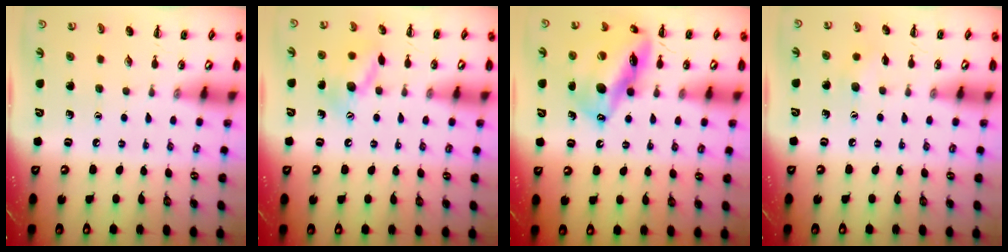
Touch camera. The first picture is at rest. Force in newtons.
{"total": 11.6, "press": 11.4, "slide": 2.1}
{"total": 17.3, "press": 16.8, "slide": 4.0}
{"total": 5.3, "press": 5.2, "slide": 1.2}